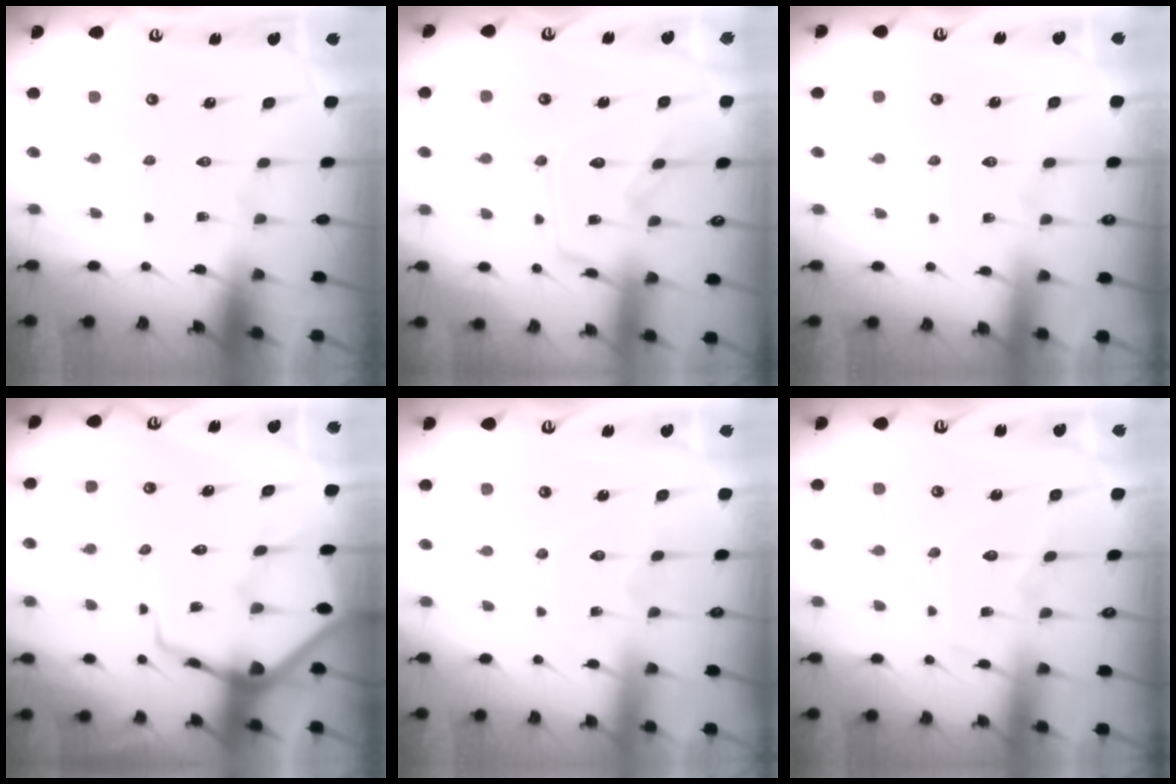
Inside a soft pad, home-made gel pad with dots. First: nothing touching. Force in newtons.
{"total": 13.2, "press": 13.1, "slide": 1.1}
{"total": 2.7, "press": 2.7, "slide": 0.1}
{"total": 9.1, "press": 9.1, "slide": 0.9}
{"total": 5.0, "press": 5.0, "slide": 0.2}
{"total": 7.7, "press": 7.7, "slide": 0.7}